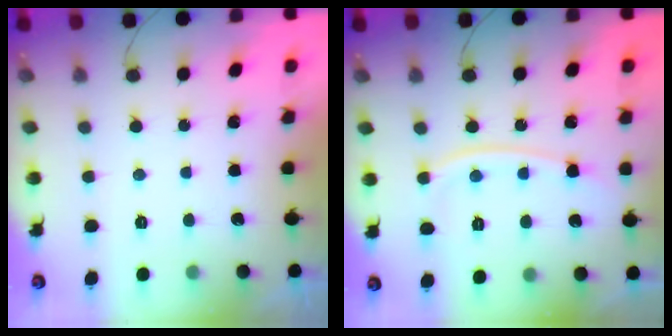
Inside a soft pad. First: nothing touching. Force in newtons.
{"total": 10.0, "press": 10.0, "slide": 1.1}